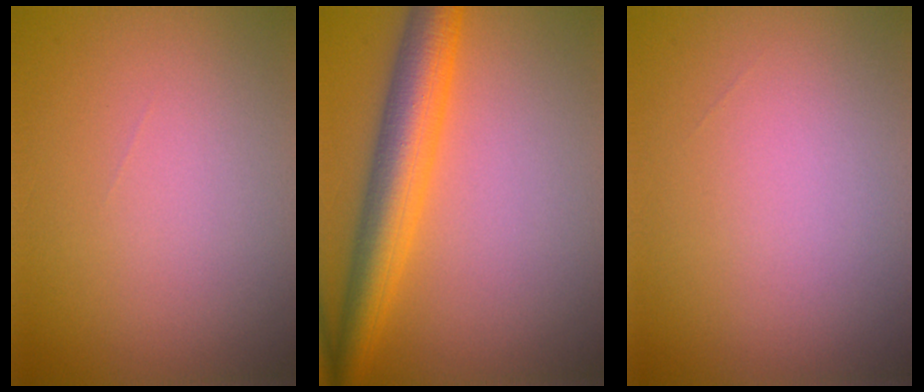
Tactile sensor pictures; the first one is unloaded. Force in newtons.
{"total": 6.5, "press": 6.5, "slide": 0.3}
{"total": 0.0}